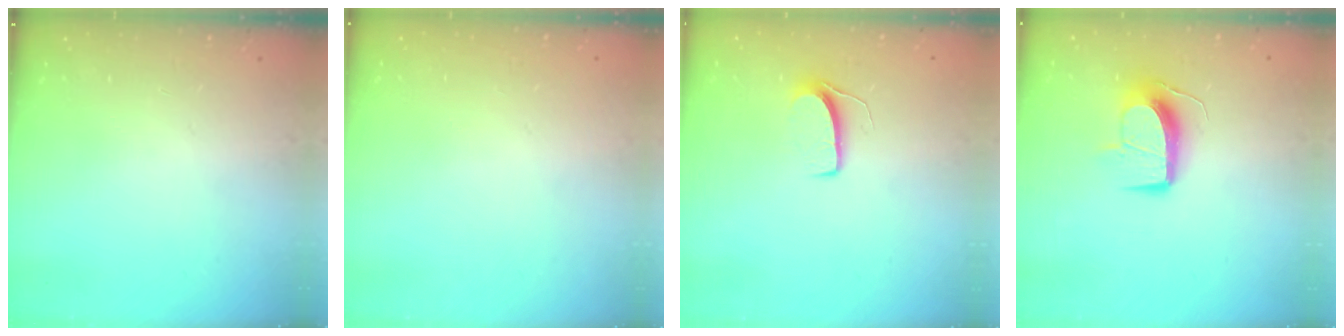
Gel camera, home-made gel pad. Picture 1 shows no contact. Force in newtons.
{"total": 0.0}
{"total": 6.8, "press": 6.7, "slide": 0.5}
{"total": 11.6, "press": 11.6, "slide": 0.1}